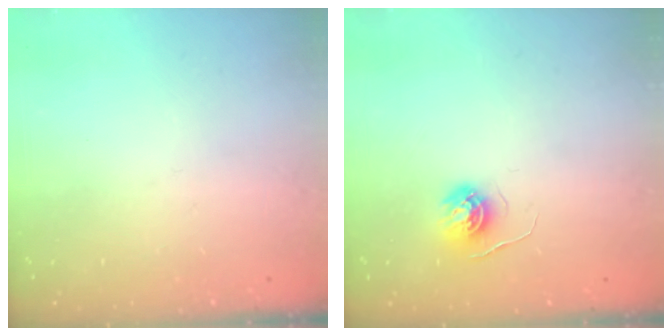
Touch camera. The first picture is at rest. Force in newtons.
{"total": 4.6, "press": 4.6, "slide": 0.4}